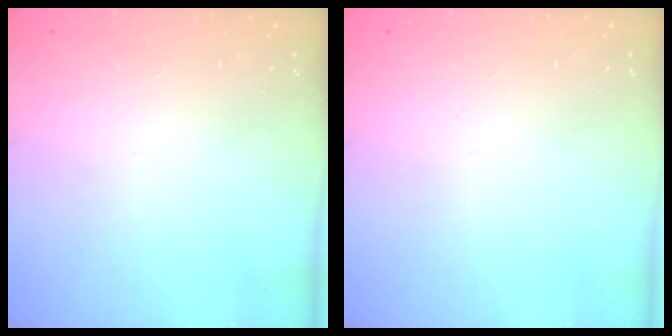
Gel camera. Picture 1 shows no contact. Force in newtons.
{"total": 0.0}